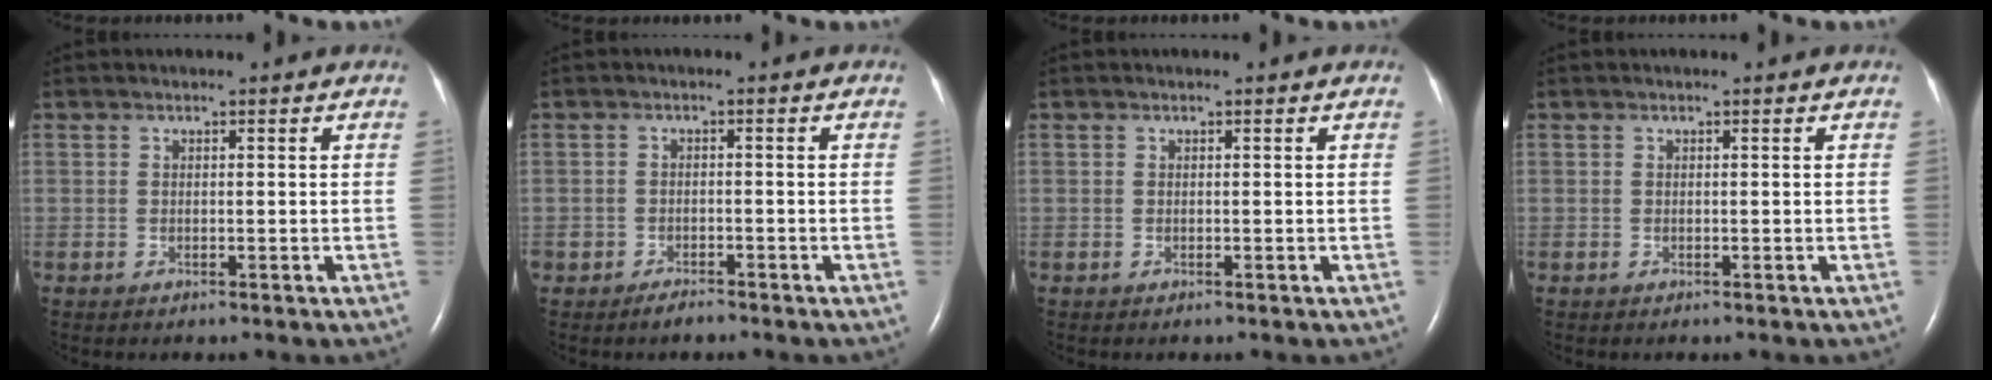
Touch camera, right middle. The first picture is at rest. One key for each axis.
{"total": 1.7, "fx": -1.5, "fy": 0.7, "fz": 0.4, "tx": -0.012, "ty": 0.000, "tz": -0.022}
{"total": 0.0}
{"total": 0.0}